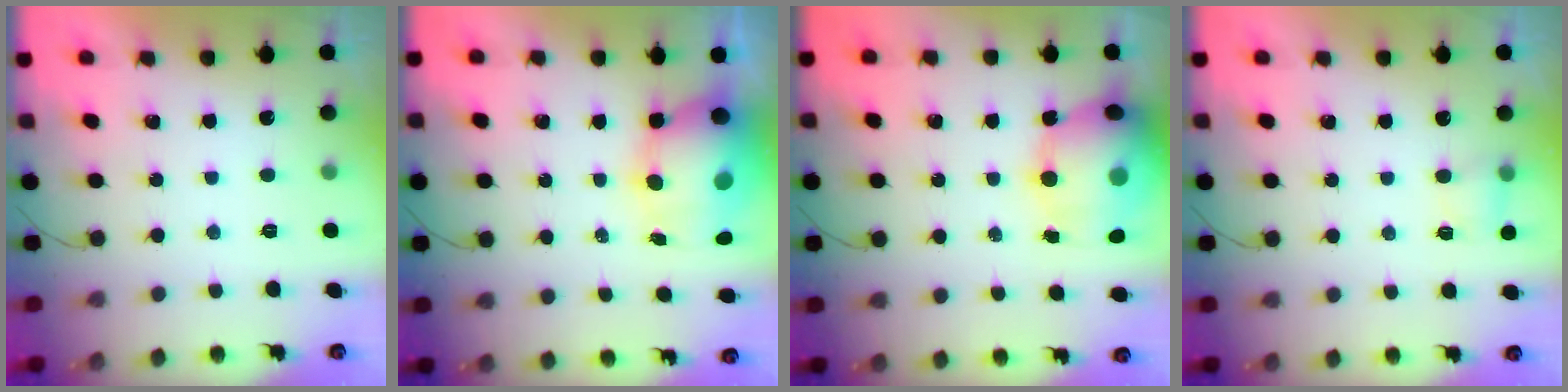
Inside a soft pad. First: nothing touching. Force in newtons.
{"total": 13.6, "press": 13.1, "slide": 3.4}
{"total": 21.1, "press": 20.6, "slide": 4.6}
{"total": 4.0, "press": 3.8, "slide": 1.2}